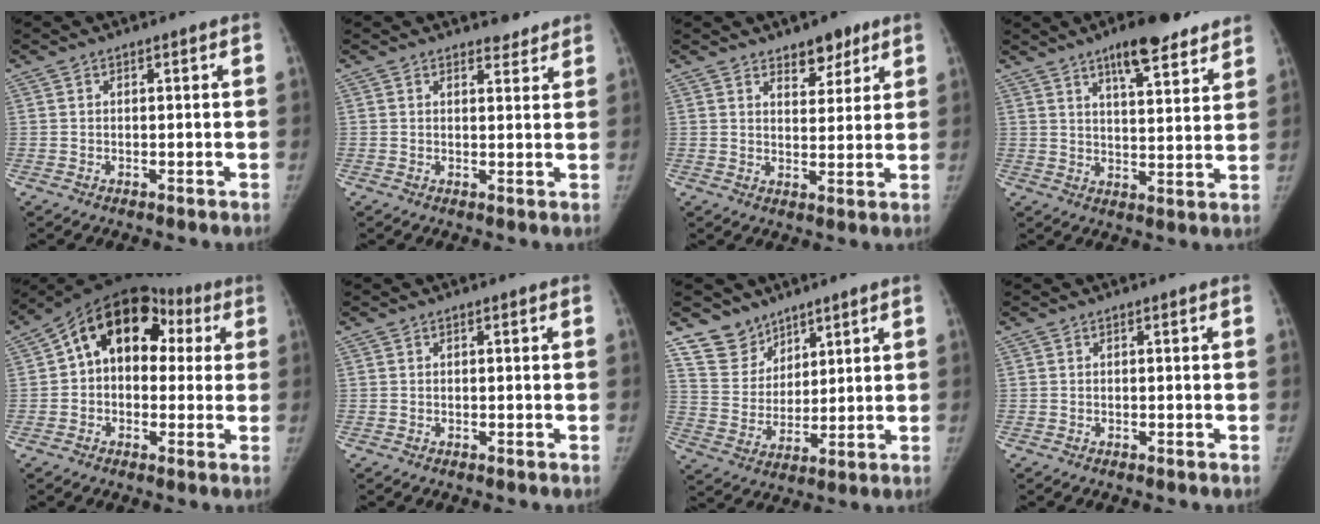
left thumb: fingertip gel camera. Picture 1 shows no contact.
{"total": 2.5, "force": [2.3, 0.9, 0.1], "torque": [0.016, -0.019, 0.026]}
{"total": 5.9, "force": [4.0, 3.1, 2.9], "torque": [-0.009, -0.026, 0.061]}
{"total": 12.3, "force": [8.7, 3.6, 8.0], "torque": [-0.086, -0.041, 0.128]}
{"total": 15.5, "force": [3.3, 11.1, 10.4], "torque": [-0.114, 0.046, 0.039]}
{"total": 0.0}
{"total": 8.4, "force": [6.5, 5.2, 0.4], "torque": [0.027, -0.056, 0.137]}
{"total": 0.0}